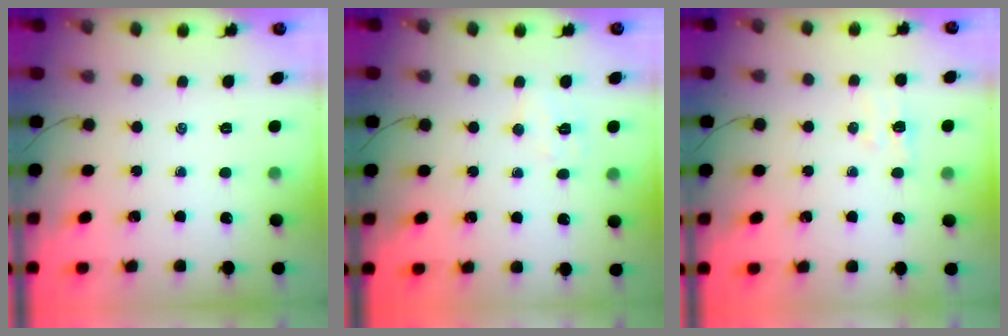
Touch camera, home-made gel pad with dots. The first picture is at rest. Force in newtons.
{"total": 5.2, "press": 5.1, "slide": 1.0}
{"total": 4.8, "press": 4.7, "slide": 1.1}